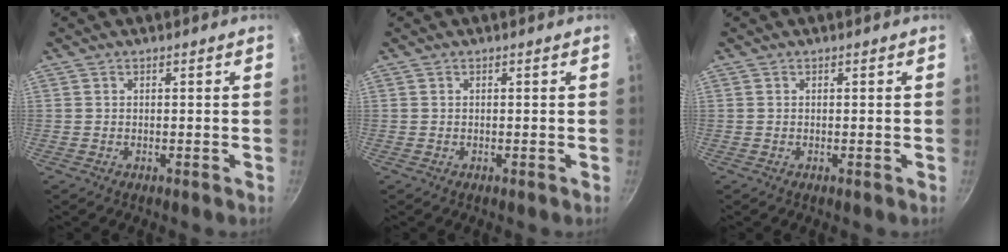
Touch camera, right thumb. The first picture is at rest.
{"total": 0.0}
{"total": 0.0}